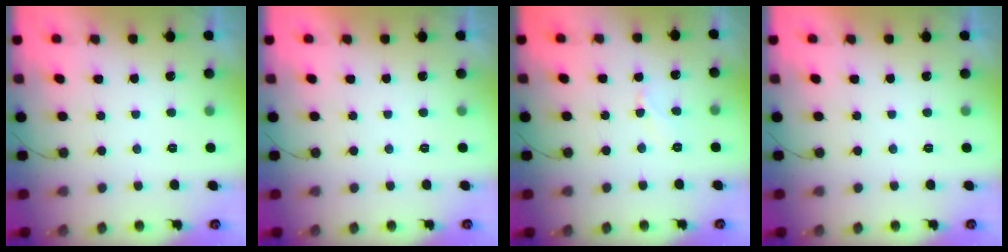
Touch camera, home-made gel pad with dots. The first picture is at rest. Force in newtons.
{"total": 1.8, "press": 1.8, "slide": 0.0}
{"total": 4.1, "press": 4.1, "slide": 0.4}
{"total": 1.8, "press": 1.8, "slide": 0.0}